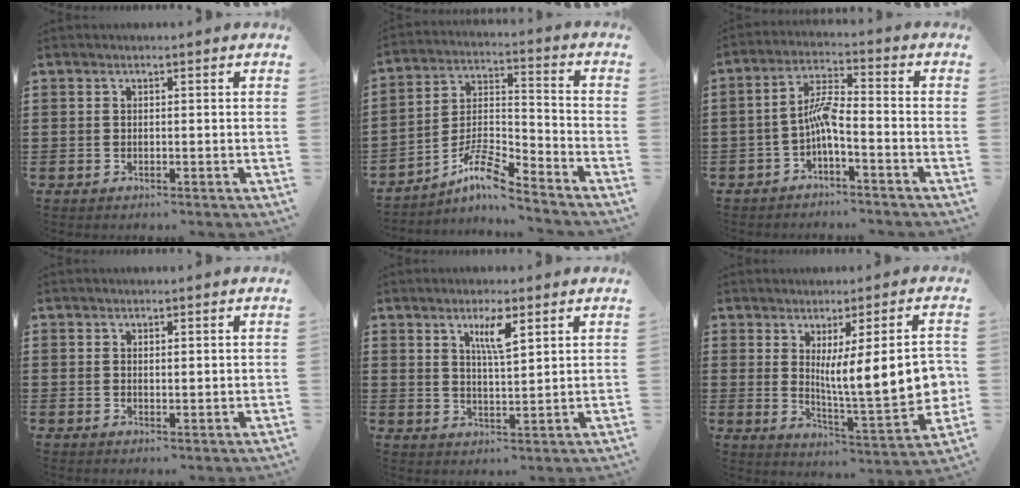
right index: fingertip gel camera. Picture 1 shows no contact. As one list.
[{"total": 8.4, "force": [-6.6, 1.7, 4.9], "torque": [-0.105, 0.002, -0.129]}, {"total": 5.4, "force": [-1.9, 1.1, 4.9], "torque": [-0.104, 0.002, -0.041]}, {"total": 0.7, "force": [0.5, 0.3, 0.5], "torque": [-0.010, 0.002, 0.009]}, {"total": 5.0, "force": [2.9, 1.0, 4.0], "torque": [-0.079, 0.004, 0.046]}, {"total": 12.1, "force": [1.8, 2.0, 11.8], "torque": [-0.190, -0.019, 0.031]}]